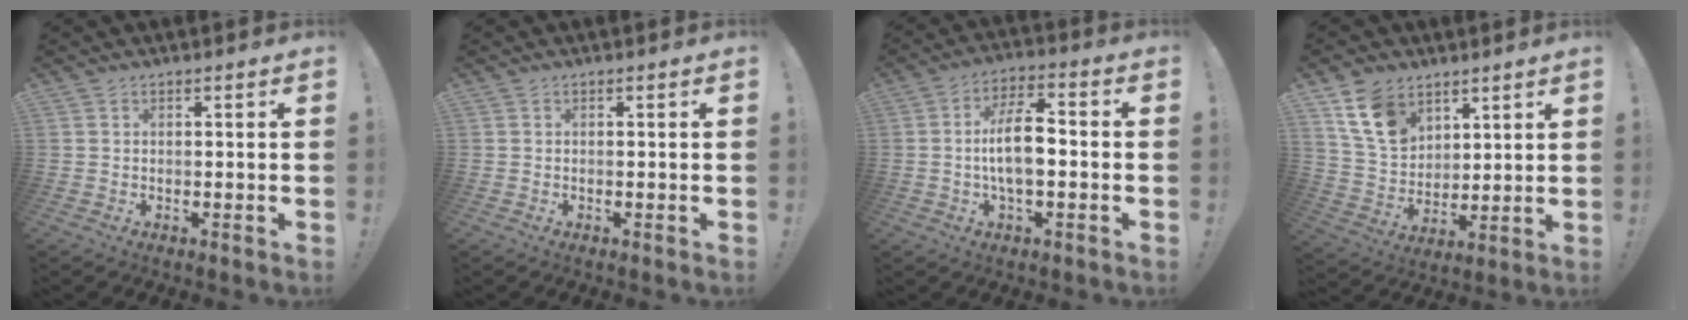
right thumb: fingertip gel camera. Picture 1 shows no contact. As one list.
[{"total": 0.0}, {"total": 10.6, "force": [-1.3, 4.4, 9.5], "torque": [-0.169, 0.010, -0.027]}, {"total": 13.8, "force": [8.1, 9.2, 6.4], "torque": [-0.115, -0.035, 0.160]}]